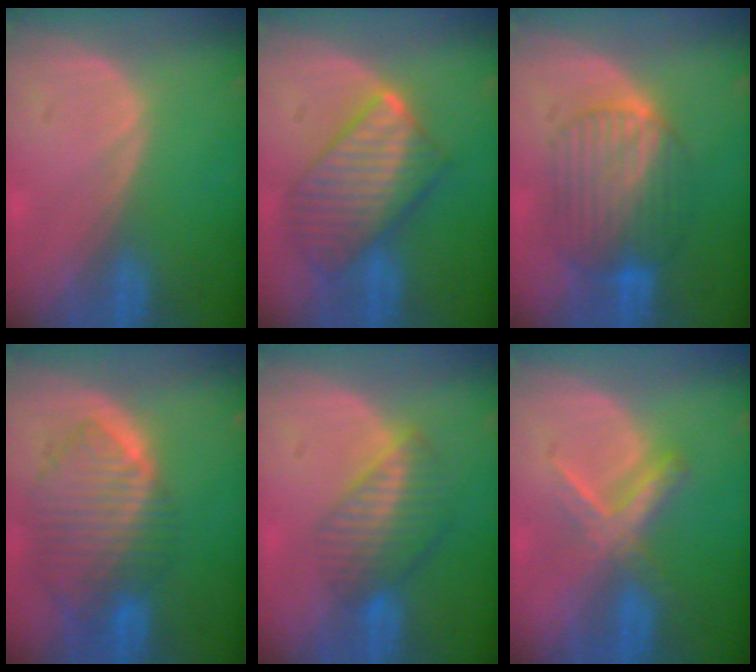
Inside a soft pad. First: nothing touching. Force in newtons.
{"total": 9.6, "press": 9.6, "slide": 0.9}
{"total": 8.4, "press": 8.4, "slide": 0.5}
{"total": 10.0, "press": 8.6, "slide": 5.1}
{"total": 7.0, "press": 6.1, "slide": 3.5}
{"total": 5.5, "press": 5.4, "slide": 1.1}